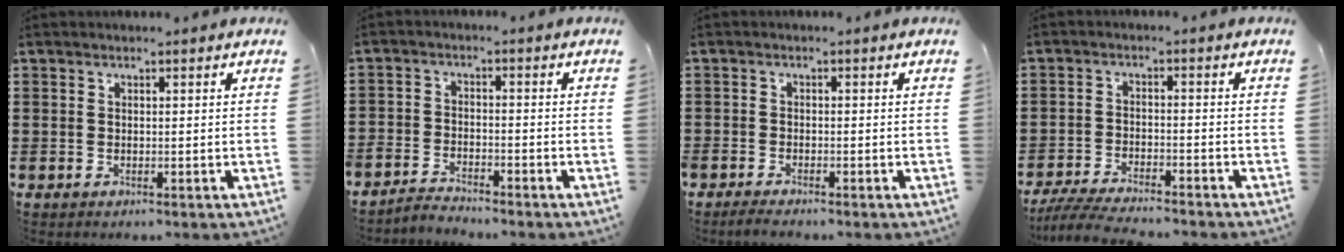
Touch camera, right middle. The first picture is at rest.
{"total": 3.0, "force": [-3.0, 0.3, -0.2], "torque": [-0.004, 0.003, -0.066]}
{"total": 1.5, "force": [-1.4, 0.1, 0.5], "torque": [-0.011, 0.001, -0.028]}
{"total": 4.8, "force": [-4.5, 0.3, 1.4], "torque": [-0.036, -0.007, -0.093]}